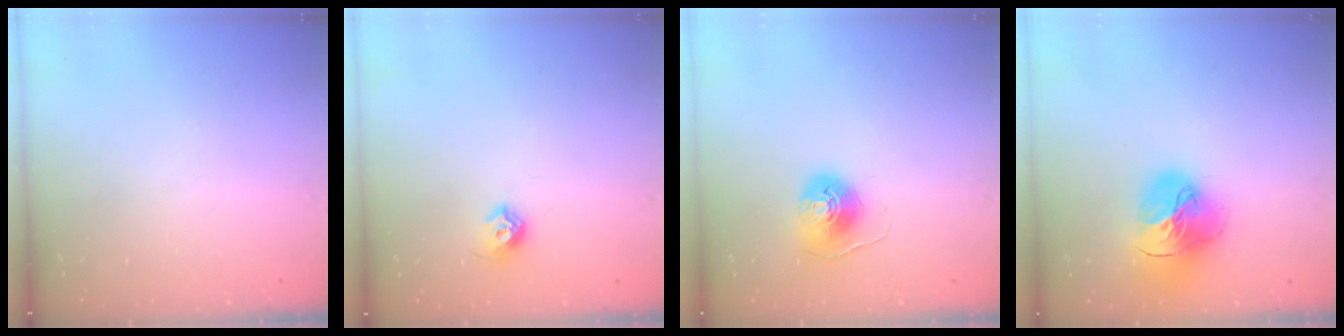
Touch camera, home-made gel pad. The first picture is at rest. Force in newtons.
{"total": 6.4, "press": 6.3, "slide": 0.9}
{"total": 8.5, "press": 8.5, "slide": 0.3}
{"total": 18.0, "press": 17.9, "slide": 1.8}